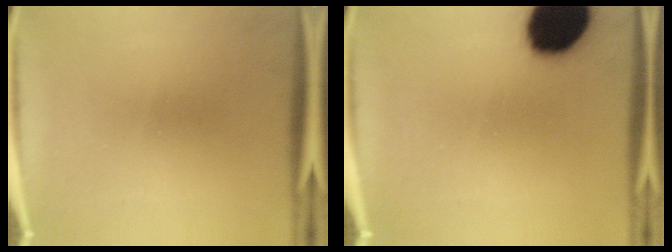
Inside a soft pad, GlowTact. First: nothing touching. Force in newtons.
{"total": 19.7}